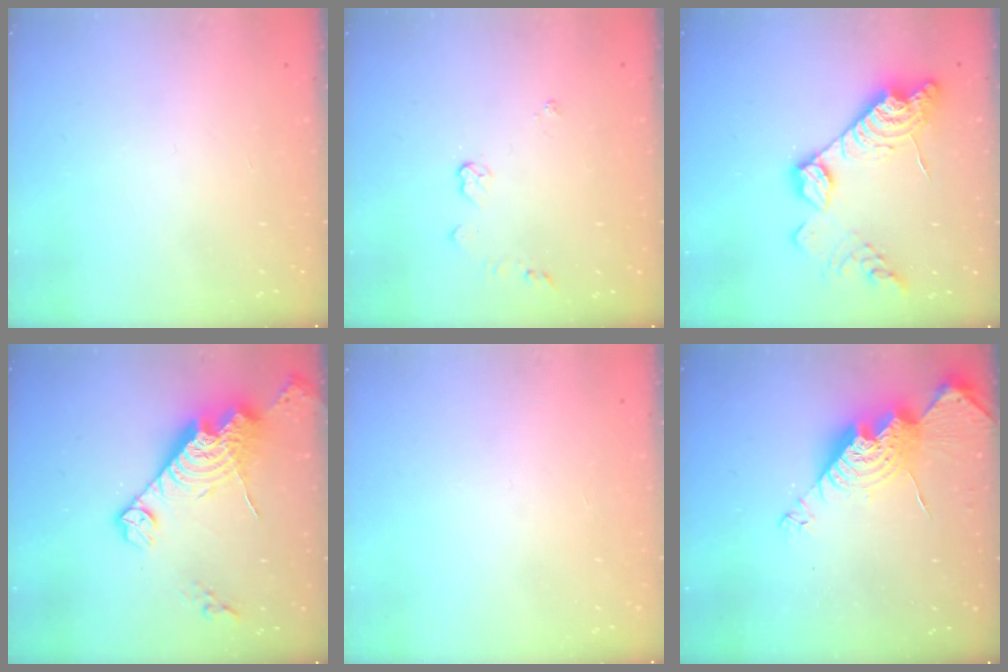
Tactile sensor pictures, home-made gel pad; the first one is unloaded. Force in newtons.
{"total": 3.9, "press": 3.9, "slide": 0.4}
{"total": 18.0, "press": 17.9, "slide": 1.8}
{"total": 16.4, "press": 16.3, "slide": 1.4}
{"total": 0.0}
{"total": 16.0, "press": 16.0, "slide": 1.0}